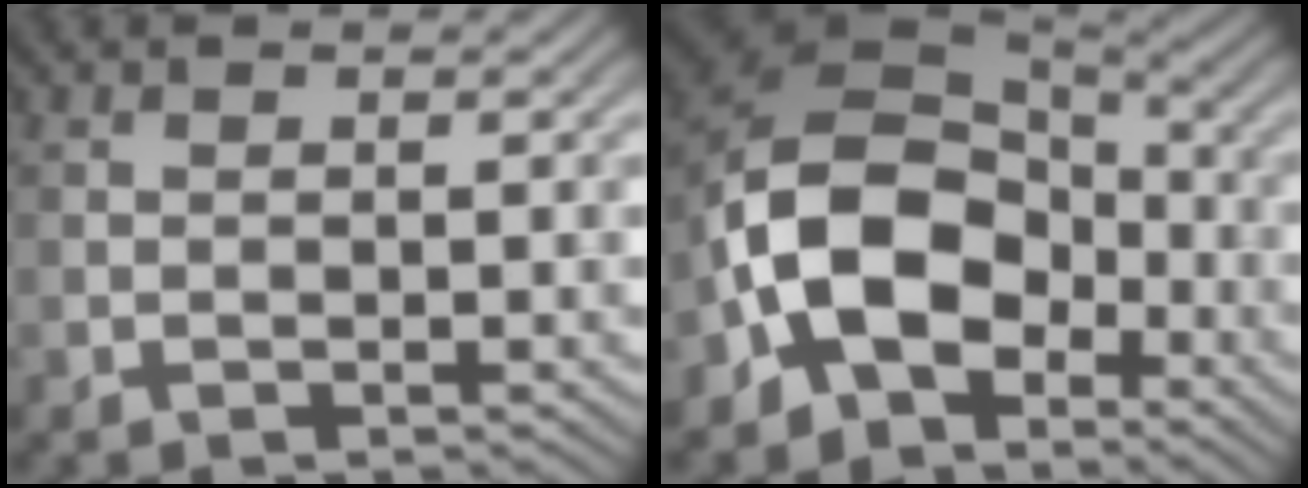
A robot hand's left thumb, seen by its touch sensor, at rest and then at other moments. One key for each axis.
{"total": 11.9, "fx": -4.3, "fy": 8.0, "fz": 7.7, "tx": -0.154, "ty": 0.002, "tz": -0.094}